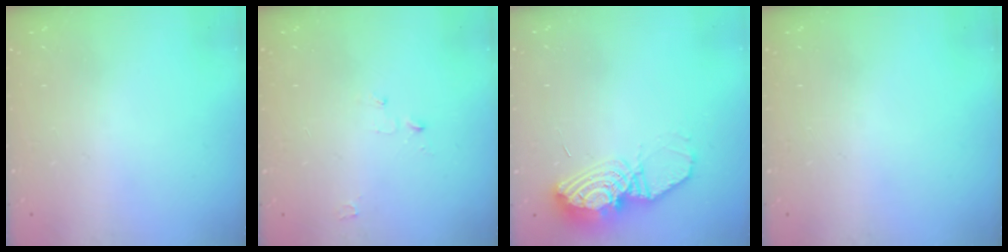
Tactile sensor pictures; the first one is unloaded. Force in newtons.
{"total": 2.7, "press": 2.6, "slide": 0.3}
{"total": 12.6, "press": 12.5, "slide": 1.1}
{"total": 0.0}